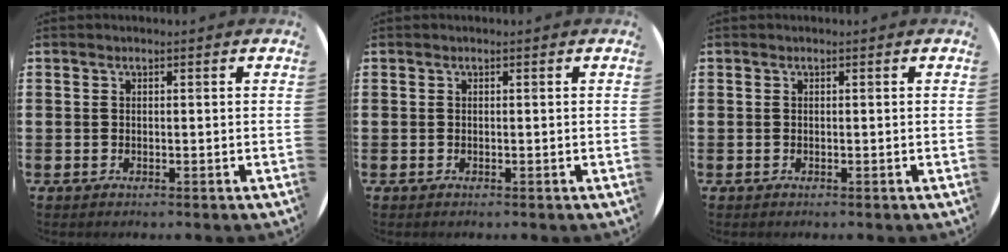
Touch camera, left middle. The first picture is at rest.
{"total": 0.0}
{"total": 0.0}